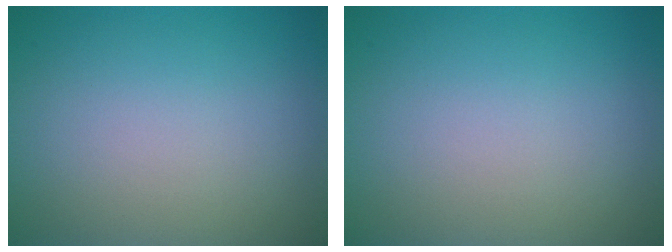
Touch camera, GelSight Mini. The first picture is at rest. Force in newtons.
{"total": 0.0}